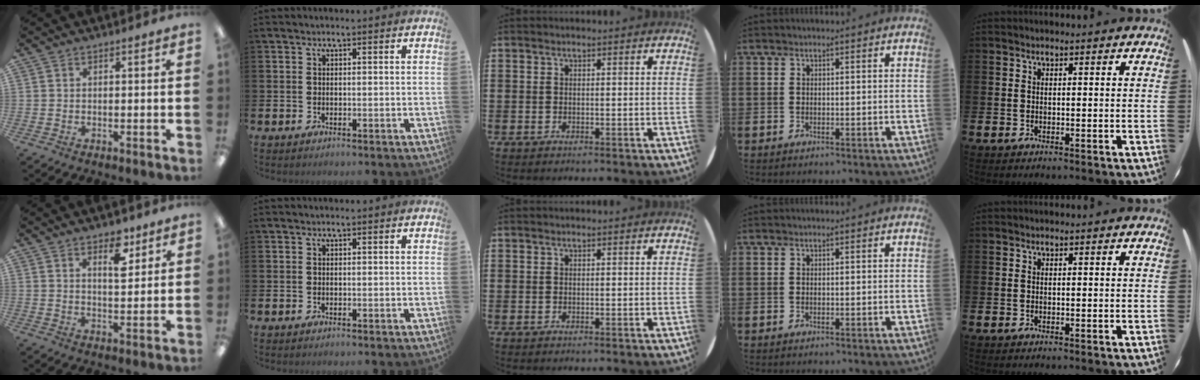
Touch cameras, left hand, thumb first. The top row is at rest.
{"thumb": {"total": 7.2, "force": [4.5, 3.3, 4.5], "torque": [-0.053, -0.021, 0.070]}}